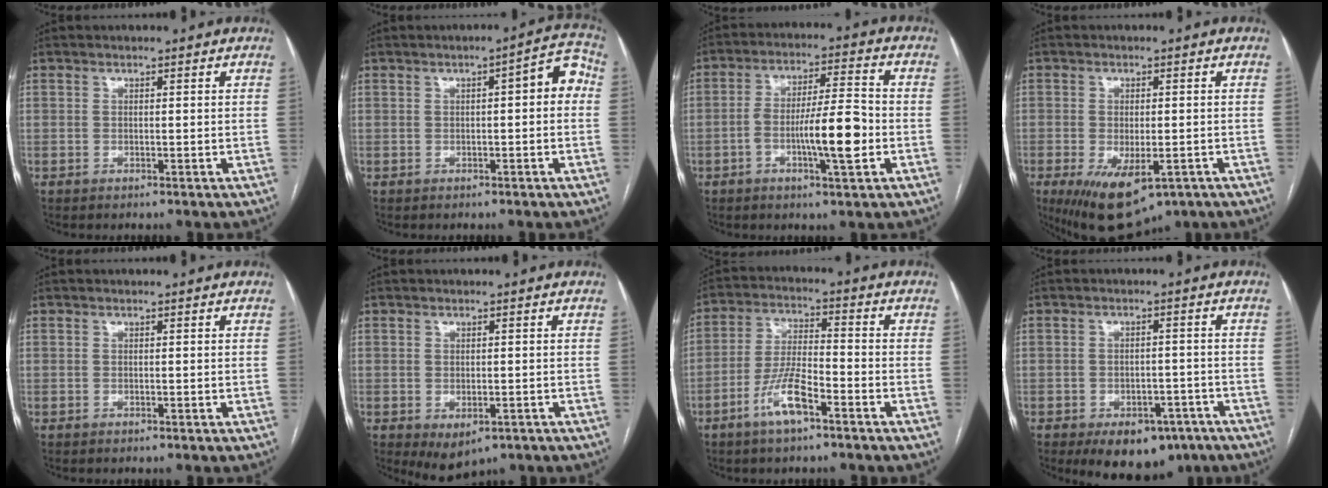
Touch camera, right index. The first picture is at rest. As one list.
[{"total": 5.3, "force": [0.5, 1.4, 5.1], "torque": [-0.056, 0.026, 0.001]}, {"total": 10.3, "force": [-2.9, 1.4, 9.8], "torque": [-0.167, 0.011, -0.049]}, {"total": 11.3, "force": [-5.9, 5.0, 8.2], "torque": [-0.147, -0.021, -0.080]}, {"total": 0.0}, {"total": 3.9, "force": [-1.7, 2.3, 2.7], "torque": [-0.037, -0.005, -0.011]}, {"total": 8.1, "force": [-4.5, 1.8, 6.5], "torque": [-0.135, 0.001, -0.086]}, {"total": 9.5, "force": [-6.2, 5.5, 4.6], "torque": [-0.046, 0.012, -0.083]}]